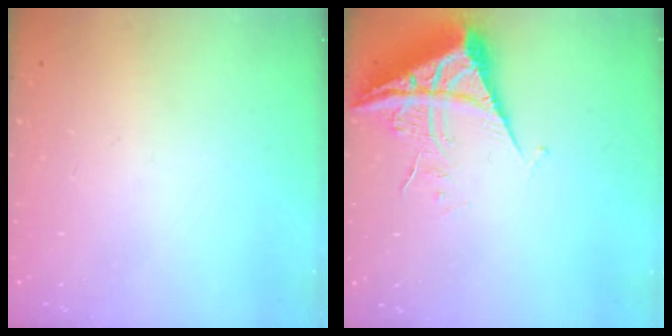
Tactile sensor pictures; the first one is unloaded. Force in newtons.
{"total": 7.8, "press": 7.7, "slide": 0.9}